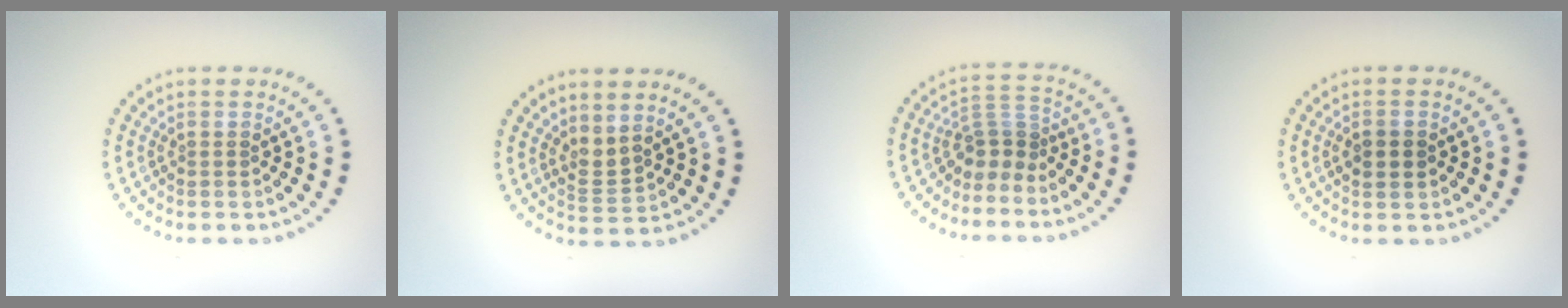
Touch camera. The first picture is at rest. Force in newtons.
{"total": 1.7, "press": 1.2, "slide": 1.1}
{"total": 2.8, "press": 1.8, "slide": 2.1}
{"total": 2.3, "press": 2.2, "slide": 0.2}